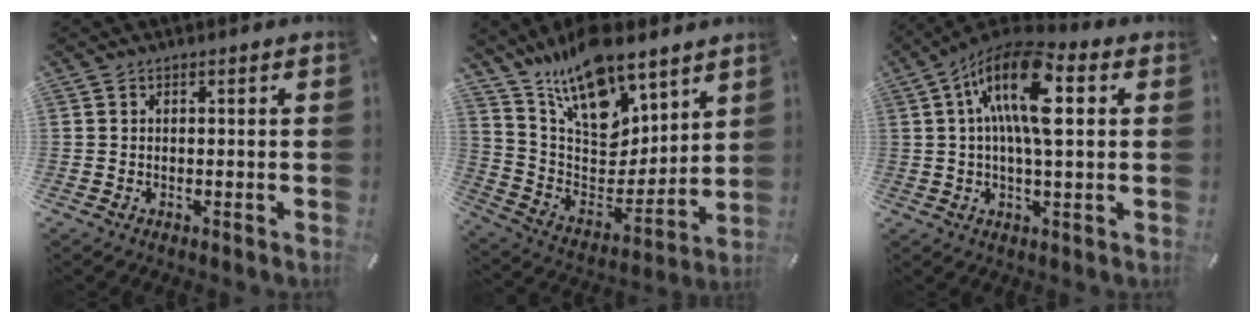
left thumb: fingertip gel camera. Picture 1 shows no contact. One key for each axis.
{"total": 17.8, "fx": 13.5, "fy": 8.5, "fz": 7.8, "tx": -0.148, "ty": -0.097, "tz": 0.247}
{"total": 15.9, "fx": 3.9, "fy": 6.3, "fz": 14.1, "tx": -0.260, "ty": -0.011, "tz": 0.062}